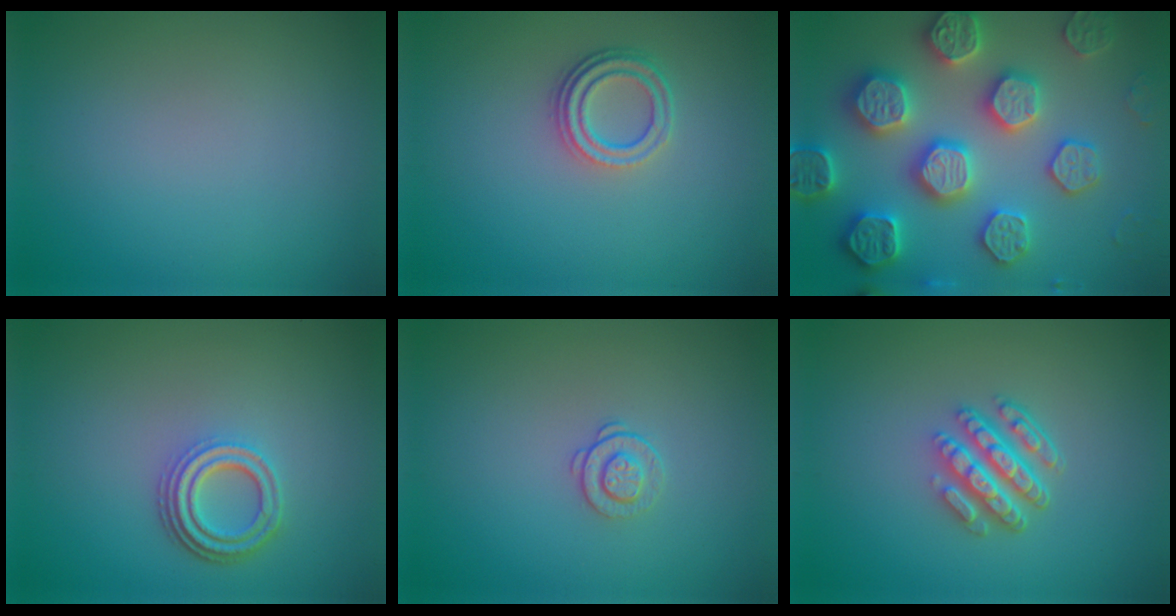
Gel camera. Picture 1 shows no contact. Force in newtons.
{"total": 3.2, "press": 2.3, "slide": 2.2}
{"total": 7.9, "press": 7.7, "slide": 1.6}
{"total": 3.7, "press": 2.9, "slide": 2.3}
{"total": 1.4, "press": 0.9, "slide": 1.0}
{"total": 4.8, "press": 3.6, "slide": 3.2}